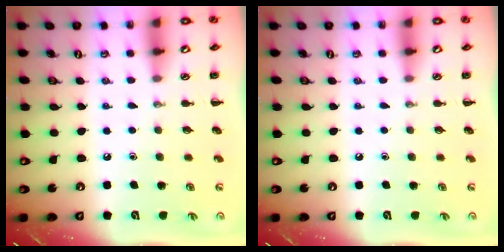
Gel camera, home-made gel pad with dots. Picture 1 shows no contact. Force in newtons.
{"total": 0.0}